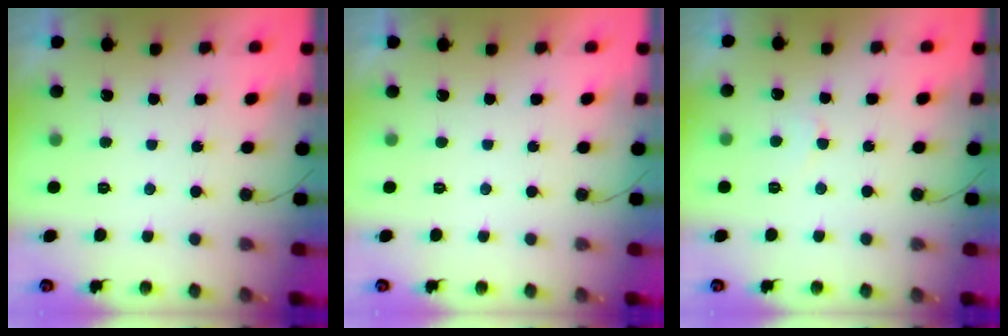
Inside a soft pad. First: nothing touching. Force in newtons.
{"total": 1.6, "press": 1.6, "slide": 0.0}
{"total": 3.5, "press": 3.4, "slide": 0.4}